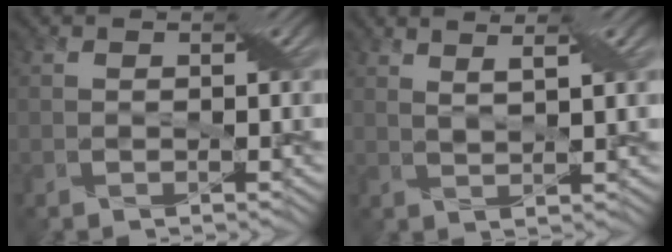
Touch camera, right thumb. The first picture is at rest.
{"total": 3.5, "force": [2.2, 0.4, 2.7], "torque": [-0.039, 0.002, 0.036]}